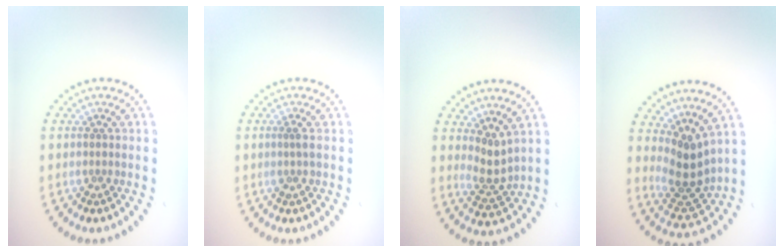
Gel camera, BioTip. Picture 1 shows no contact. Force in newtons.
{"total": 1.1, "press": 0.9, "slide": 0.6}
{"total": 2.4, "press": 1.6, "slide": 1.8}
{"total": 3.5, "press": 2.8, "slide": 2.1}